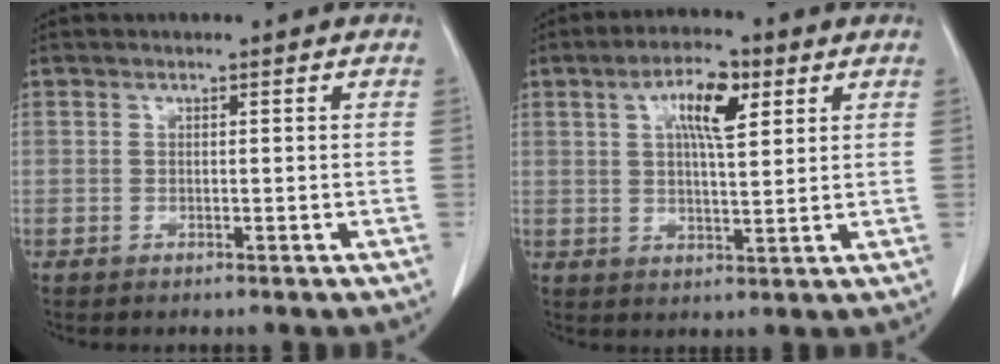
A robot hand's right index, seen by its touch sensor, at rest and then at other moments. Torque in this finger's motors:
{"motor_torque": [0.31, 0.15, 0.15, 0.10]}